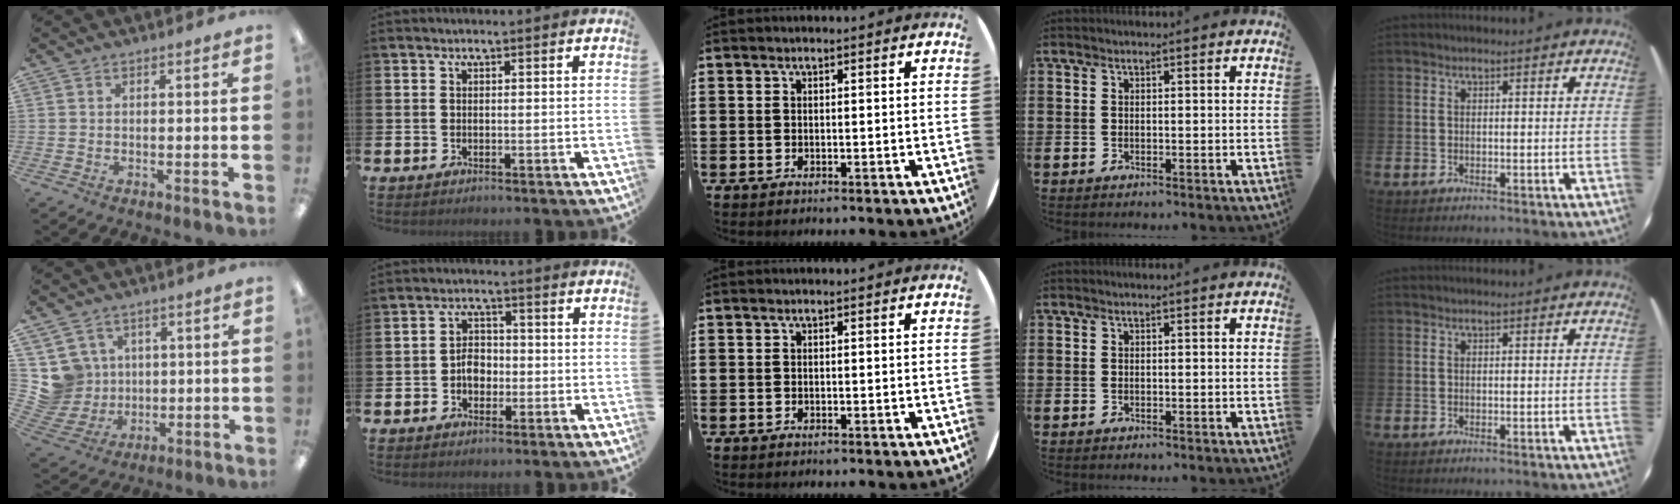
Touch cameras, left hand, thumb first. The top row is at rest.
{"thumb": {"total": 9.3, "force": [3.2, 8.7, 1.0], "torque": [-0.047, -0.018, 0.071]}, "index": {"total": 3.4, "force": [-0.9, 2.5, 2.2], "torque": [-0.030, 0.002, -0.022]}}